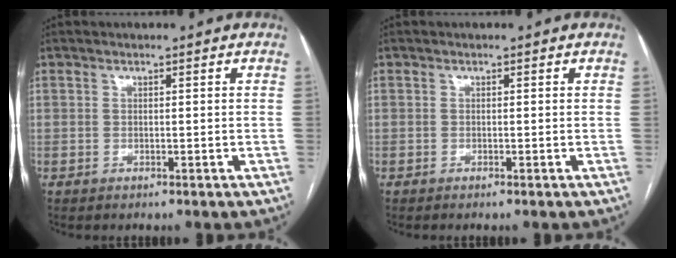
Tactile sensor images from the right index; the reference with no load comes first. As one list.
[{"total": 0.0}]